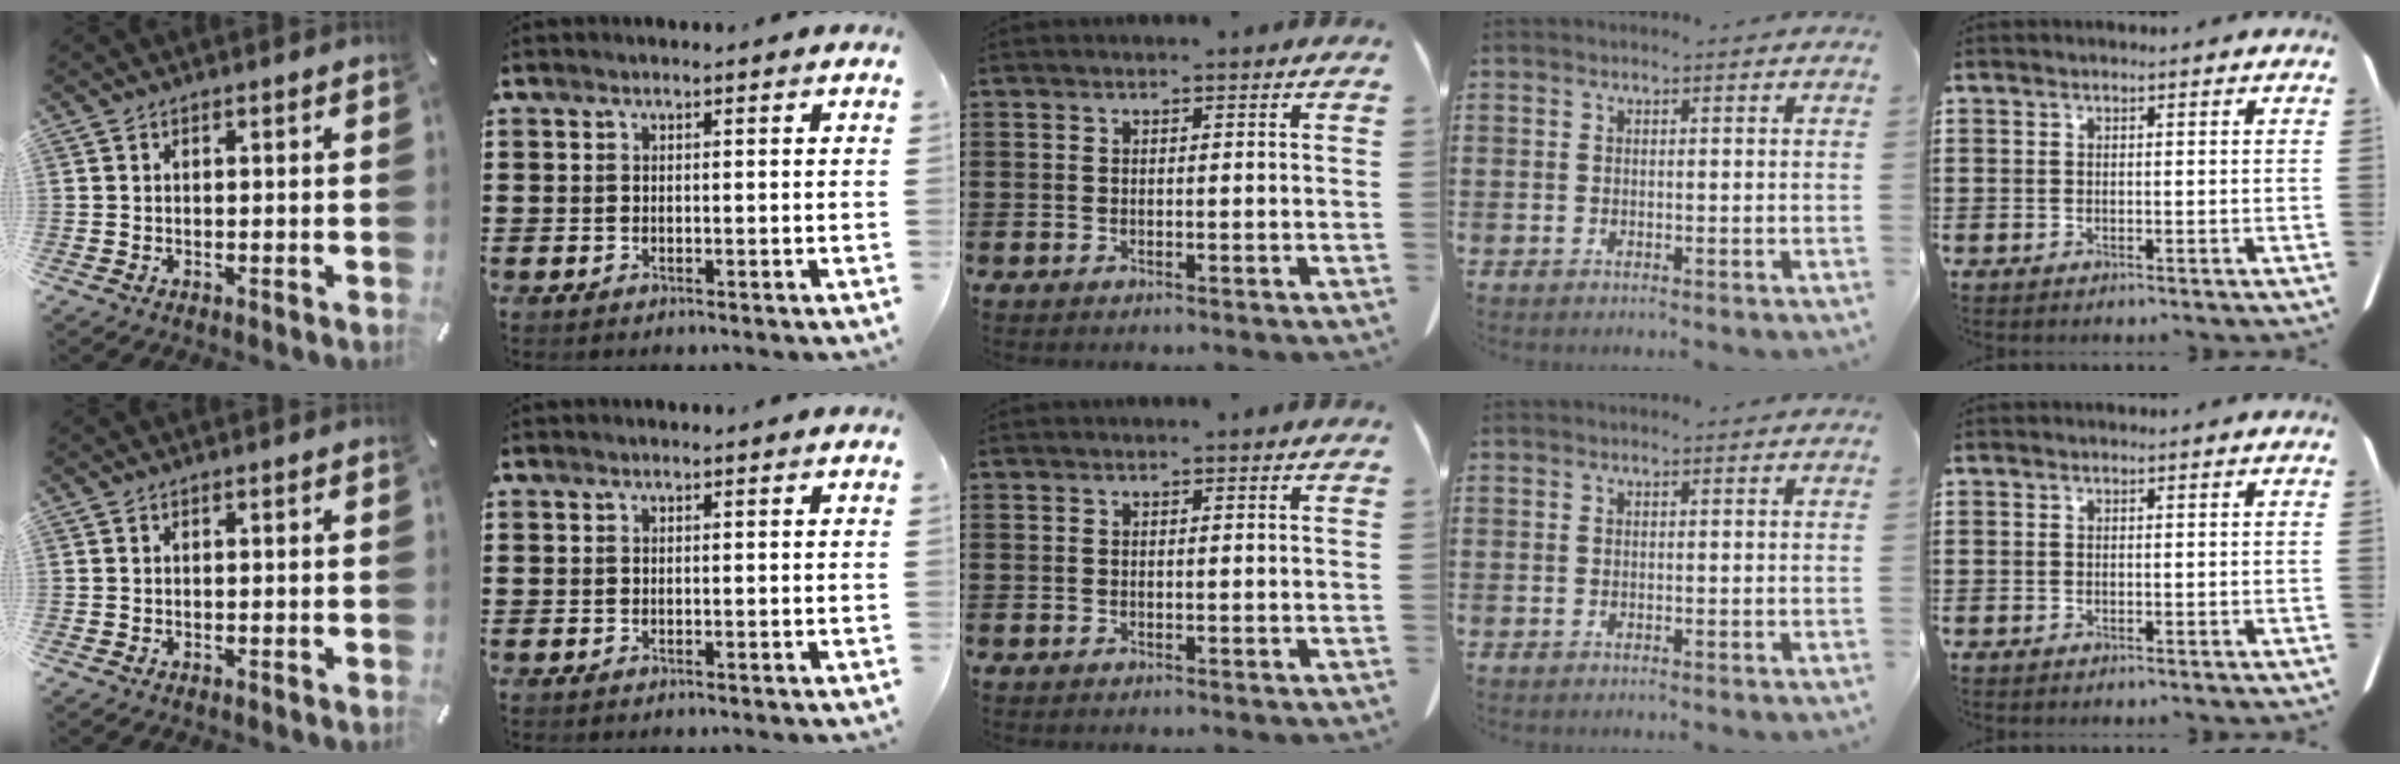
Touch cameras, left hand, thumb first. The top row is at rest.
{}